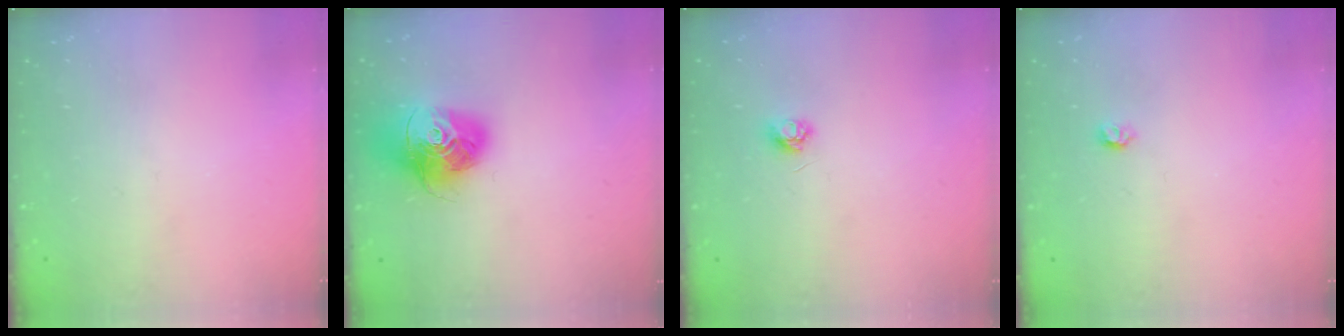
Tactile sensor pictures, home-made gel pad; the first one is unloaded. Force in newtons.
{"total": 16.9, "press": 16.9, "slide": 1.7}
{"total": 3.2, "press": 3.1, "slide": 0.4}
{"total": 3.5, "press": 3.5, "slide": 0.5}